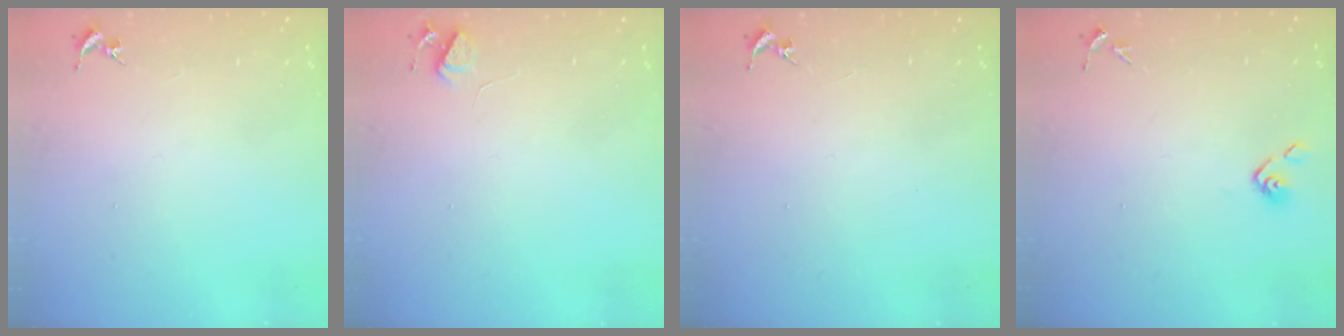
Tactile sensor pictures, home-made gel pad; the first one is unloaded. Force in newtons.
{"total": 4.9, "press": 4.9, "slide": 0.7}
{"total": 0.0}
{"total": 3.6, "press": 3.6, "slide": 0.8}